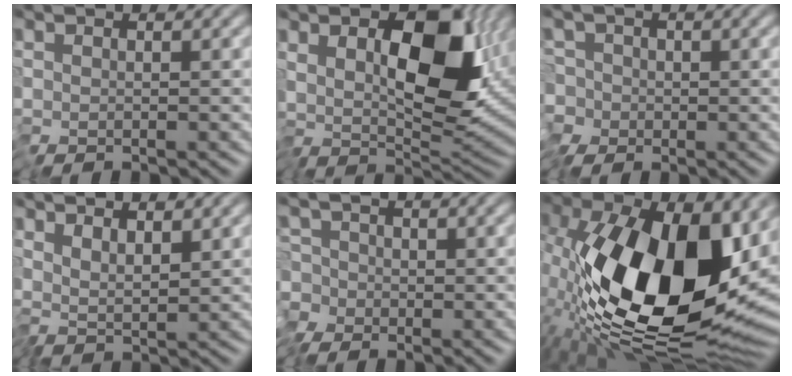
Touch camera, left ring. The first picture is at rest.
{"total": 12.2, "force": [2.1, 6.5, 10.1], "torque": [-0.168, -0.010, 0.031]}
{"total": 2.8, "force": [-0.5, 2.6, 0.8], "torque": [-0.005, 0.007, -0.022]}
{"total": 2.4, "force": [1.2, 0.9, 1.9], "torque": [-0.041, -0.001, 0.021]}
{"total": 3.1, "force": [-0.7, 2.8, 0.9], "torque": [-0.006, 0.013, -0.029]}
{"total": 18.9, "force": [-1.4, 9.7, 16.2], "torque": [-0.303, -0.023, -0.036]}